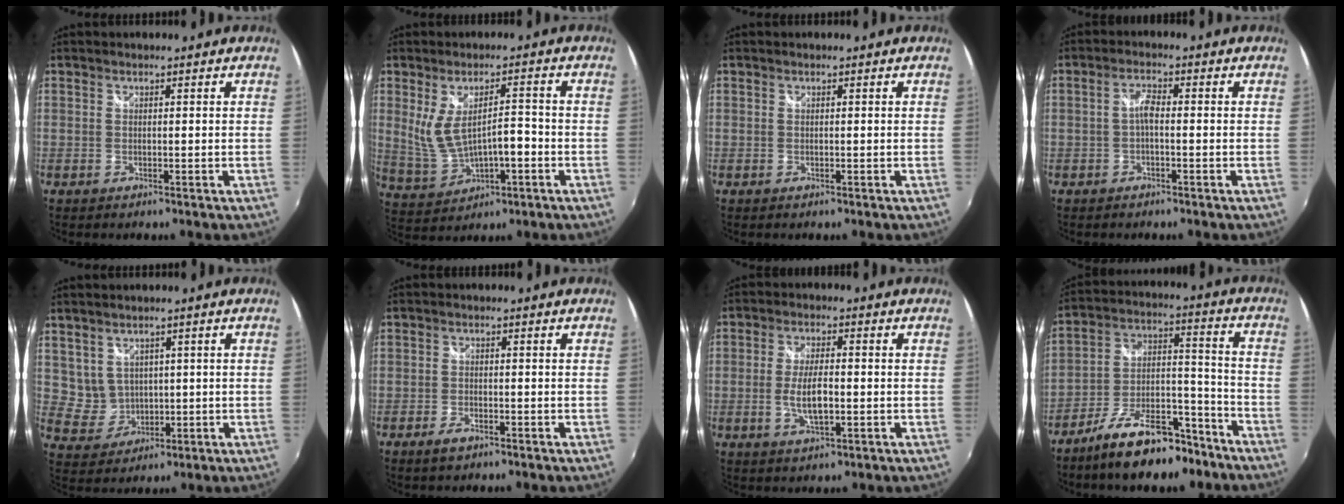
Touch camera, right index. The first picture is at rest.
{"total": 9.1, "force": [-1.2, 3.7, 8.2], "torque": [-0.156, -0.014, 0.005]}
{"total": 0.0}
{"total": 2.4, "force": [-0.7, 0.7, 2.2], "torque": [-0.047, 0.008, -0.014]}
{"total": 5.3, "force": [1.8, 4.7, 1.5], "torque": [-0.030, 0.002, 0.049]}
{"total": 2.6, "force": [-1.9, 1.1, 1.4], "torque": [-0.034, -0.004, -0.036]}
{"total": 6.4, "force": [-1.3, 2.2, 5.9], "torque": [-0.117, -0.005, -0.021]}
{"total": 16.4, "force": [-11.8, 6.4, 9.4], "torque": [-0.167, 0.019, -0.185]}